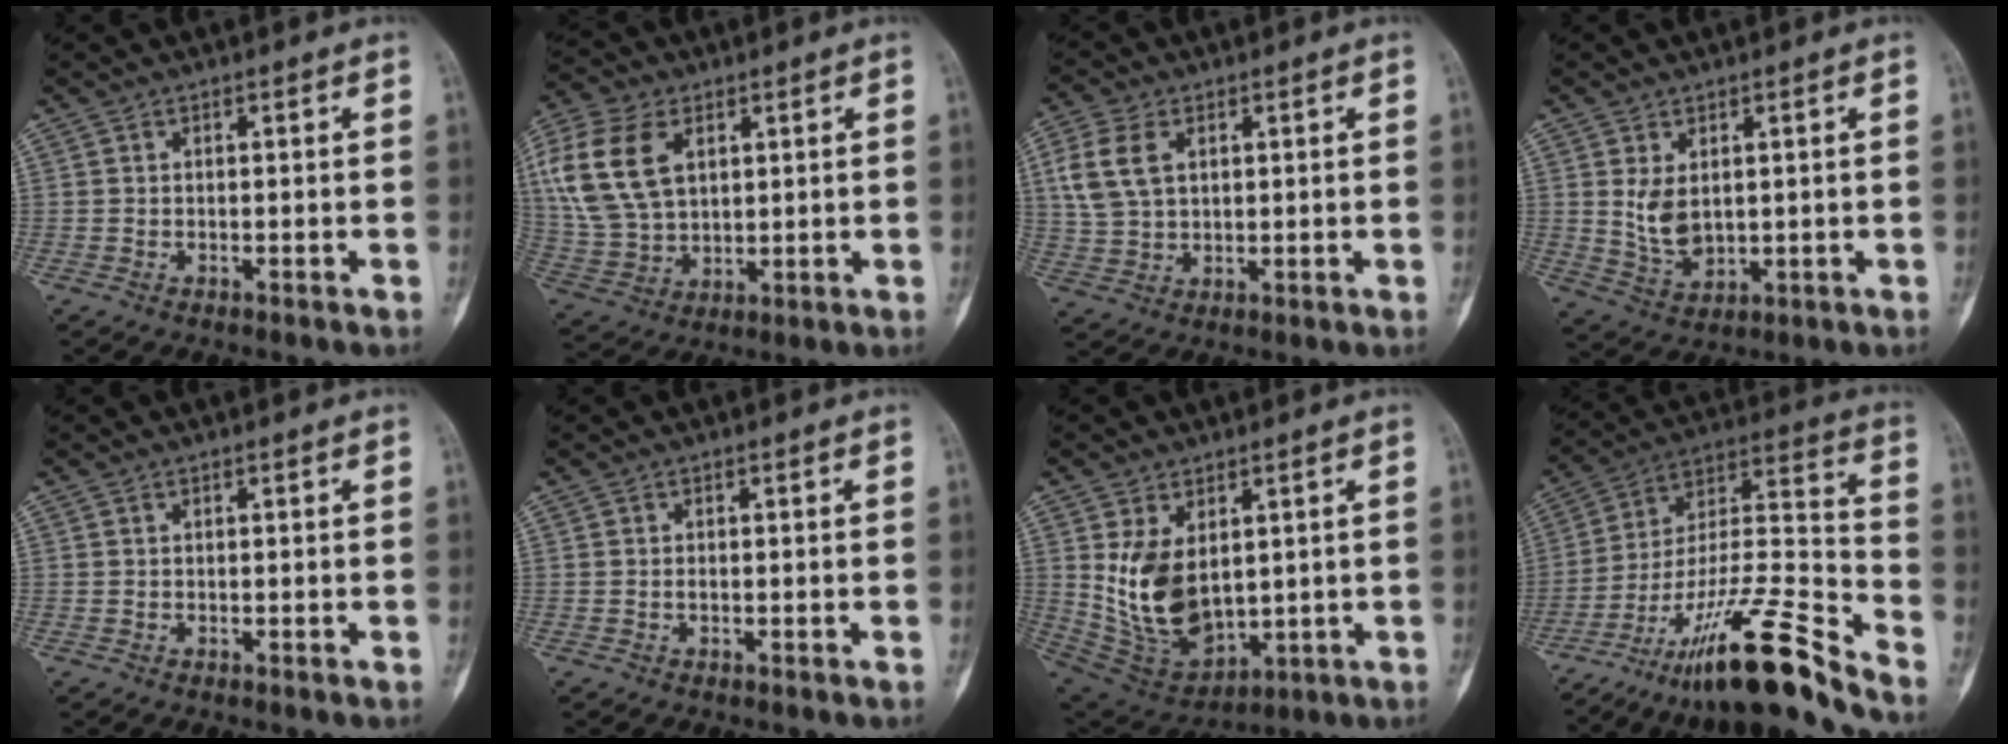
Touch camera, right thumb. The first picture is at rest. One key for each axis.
{"total": 16.9, "fx": 5.3, "fy": 11.1, "fz": 11.6, "tx": -0.241, "ty": -0.005, "tz": 0.109}
{"total": 9.1, "fx": 2.8, "fy": 6.1, "fz": 6.1, "tx": -0.127, "ty": 0.001, "tz": 0.060}
{"total": 6.1, "fx": 1.2, "fy": 3.9, "fz": 4.5, "tx": -0.074, "ty": -0.016, "tz": 0.038}
{"total": 0.0}
{"total": 0.8, "fx": -0.1, "fy": 0.4, "fz": 0.7, "tx": -0.017, "ty": -0.001, "tz": -0.002}
{"total": 13.9, "fx": 2.2, "fy": 8.8, "fz": 10.5, "tx": -0.172, "ty": -0.018, "tz": 0.070}
{"total": 22.8, "fx": -16.6, "fy": 3.4, "fz": 15.3, "tx": -0.278, "ty": 0.088, "tz": -0.288}